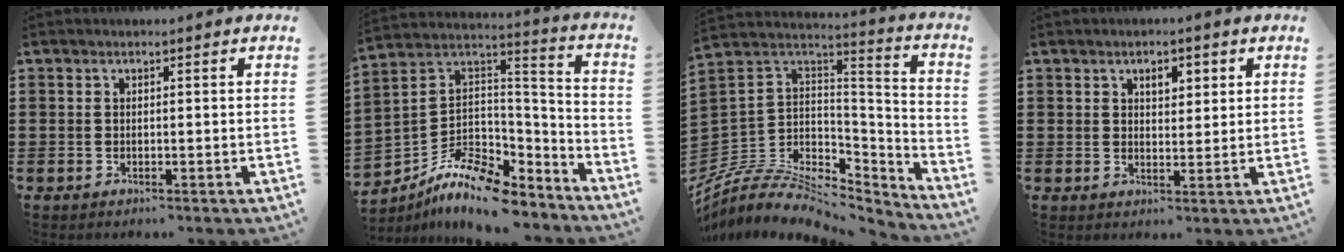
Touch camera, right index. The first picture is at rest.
{"total": 10.4, "force": [-8.1, 4.2, 5.1], "torque": [-0.114, 0.015, -0.158]}
{"total": 7.7, "force": [-5.1, 4.7, 3.4], "torque": [-0.088, -0.007, -0.098]}
{"total": 2.9, "force": [1.4, 1.7, 2.0], "torque": [-0.028, 0.003, 0.019]}